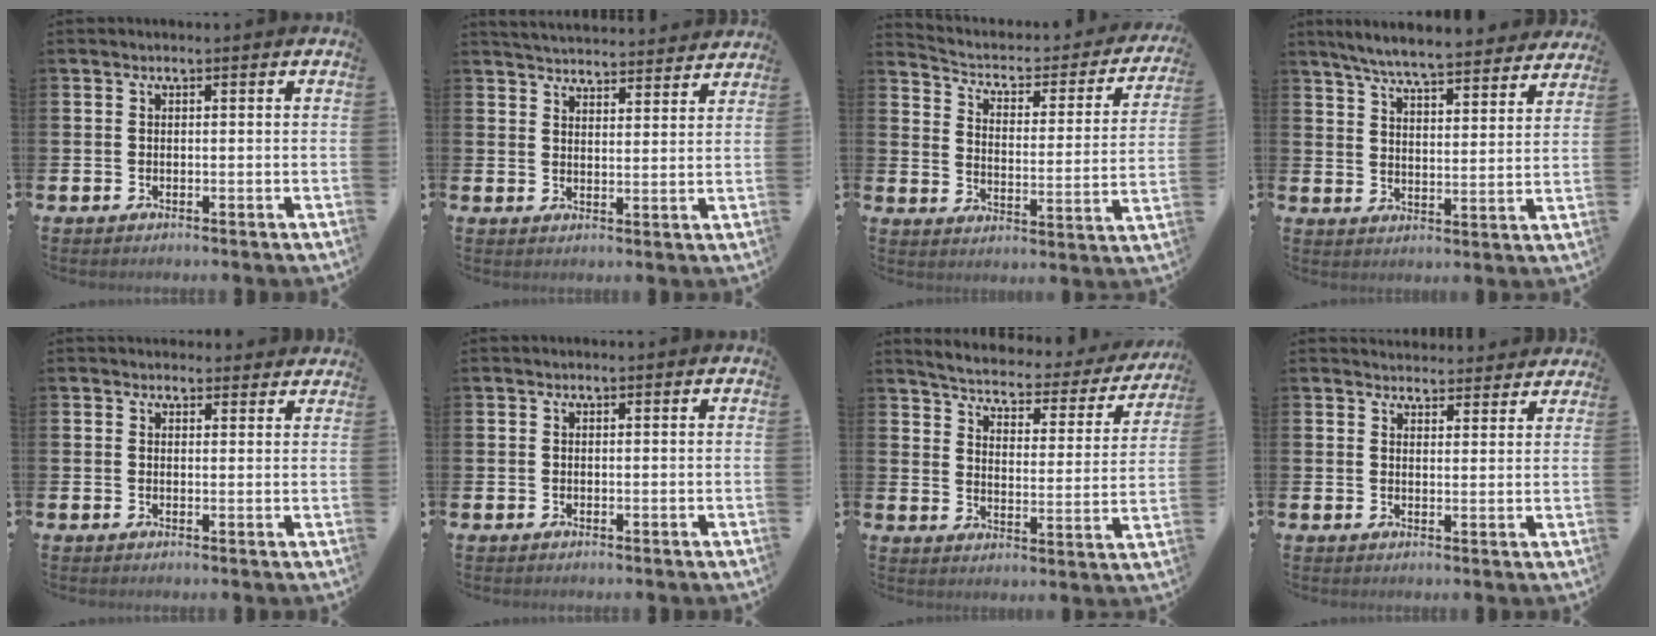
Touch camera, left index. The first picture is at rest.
{"total": 4.8, "force": [4.8, 0.4, 0.0], "torque": [-0.012, -0.034, 0.085]}
{"total": 4.3, "force": [3.5, 1.9, 1.5], "torque": [-0.046, -0.035, 0.046]}
{"total": 6.8, "force": [6.6, 0.4, 1.9], "torque": [-0.056, -0.045, 0.113]}
{"total": 2.3, "force": [2.1, 0.7, -0.2], "torque": [0.009, -0.008, 0.038]}
{"total": 0.0}
{"total": 4.1, "force": [3.9, 1.0, 1.1], "torque": [-0.044, -0.037, 0.057]}
{"total": 3.7, "force": [3.6, 0.8, -0.1], "torque": [-0.001, -0.022, 0.067]}